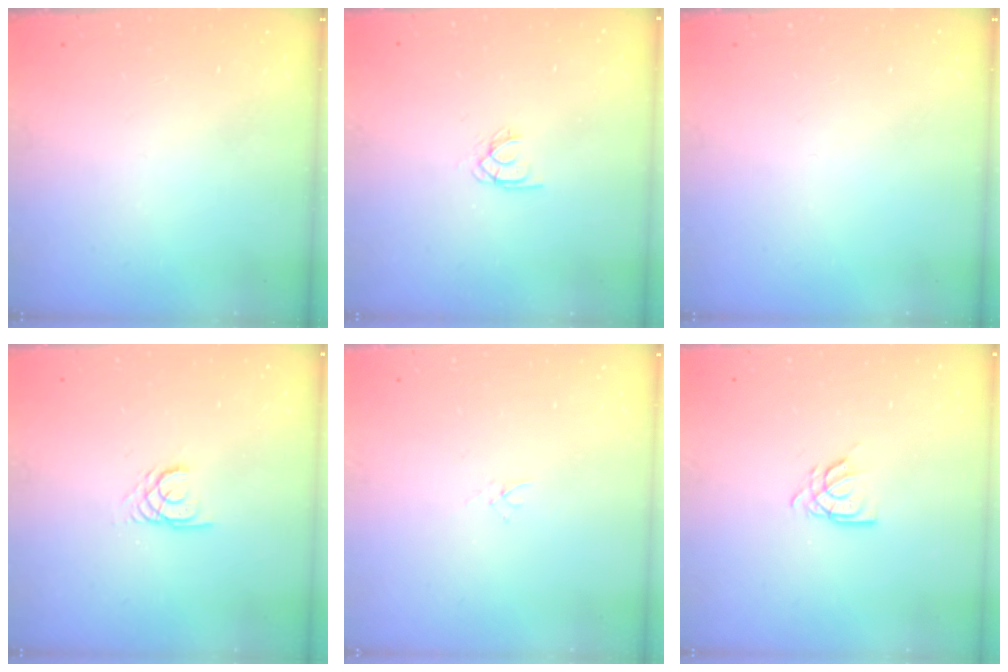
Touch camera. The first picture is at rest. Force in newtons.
{"total": 1.7, "press": 1.7, "slide": 0.1}
{"total": 0.0}
{"total": 2.2, "press": 2.2, "slide": 0.1}
{"total": 1.0, "press": 1.0, "slide": 0.3}
{"total": 4.7, "press": 4.7, "slide": 0.3}